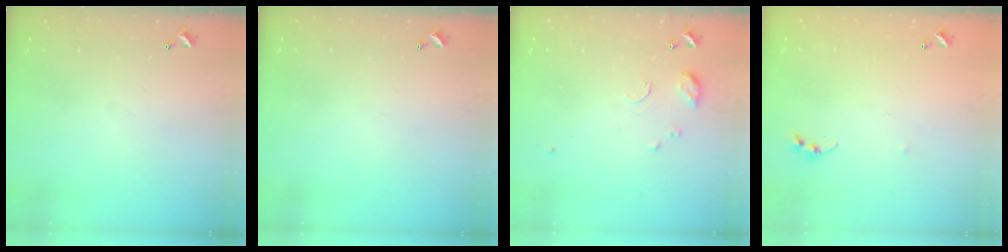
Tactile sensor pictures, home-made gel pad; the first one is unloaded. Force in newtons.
{"total": 0.0}
{"total": 7.9, "press": 7.8, "slide": 0.8}
{"total": 5.0, "press": 5.0, "slide": 0.6}